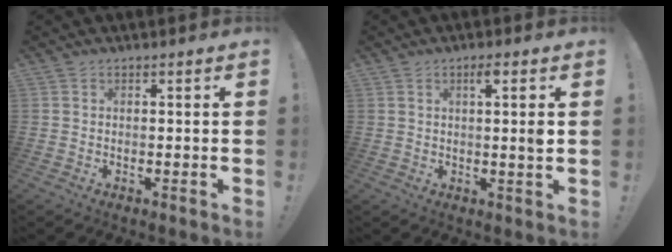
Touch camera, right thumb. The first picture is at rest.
{"total": 3.9, "force": [0.9, -0.4, 3.8], "torque": [-0.059, -0.005, 0.007]}